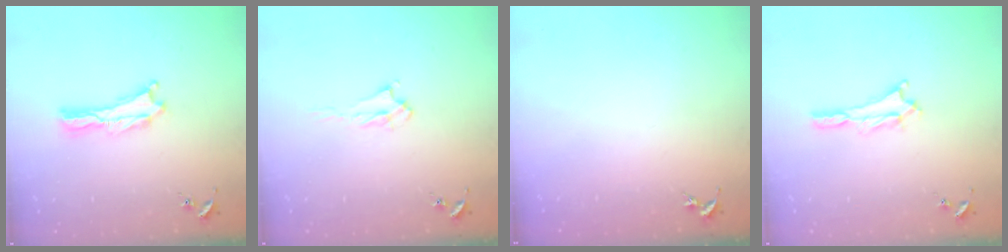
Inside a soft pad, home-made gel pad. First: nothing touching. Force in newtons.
{"total": 2.2, "press": 2.2, "slide": 0.4}
{"total": 0.0}
{"total": 1.8, "press": 1.8, "slide": 0.1}